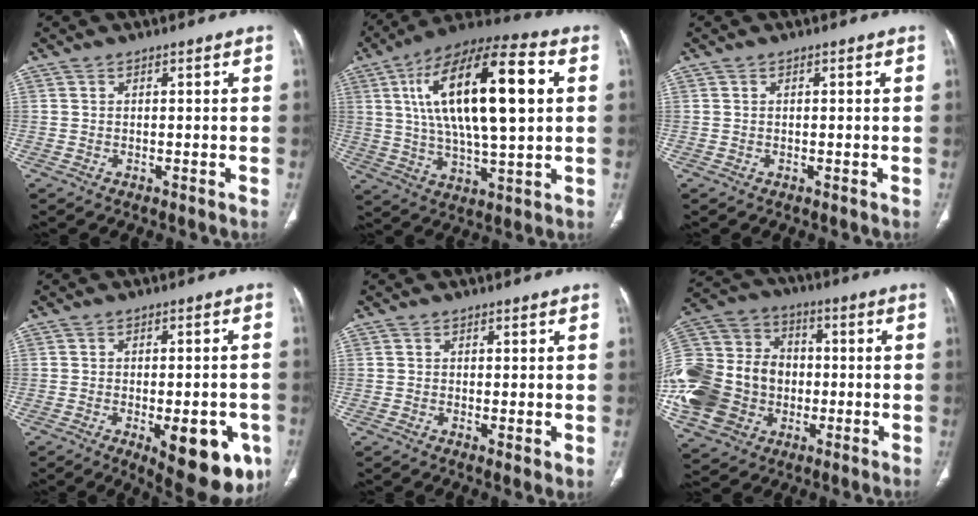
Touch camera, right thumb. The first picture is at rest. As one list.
[{"total": 24.7, "force": [5.3, 8.8, 22.5], "torque": [-0.389, 0.011, 0.083]}, {"total": 0.0}, {"total": 15.0, "force": [-5.7, 6.2, 12.4], "torque": [-0.114, 0.007, -0.057]}, {"total": 2.1, "force": [-0.1, 0.7, 1.9], "torque": [-0.036, -0.010, -0.004]}, {"total": 27.0, "force": [-4.0, 21.7, 15.5], "torque": [-0.353, 0.040, -0.062]}]